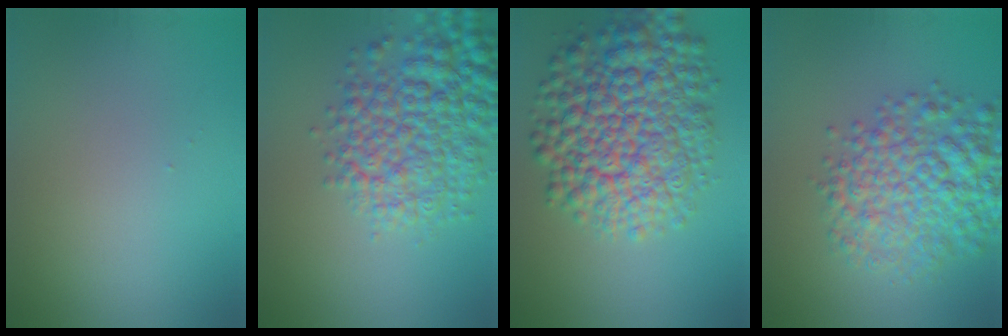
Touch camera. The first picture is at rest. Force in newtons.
{"total": 7.6, "press": 7.6, "slide": 0.2}
{"total": 11.1, "press": 11.1, "slide": 0.3}
{"total": 7.1, "press": 7.1, "slide": 0.2}